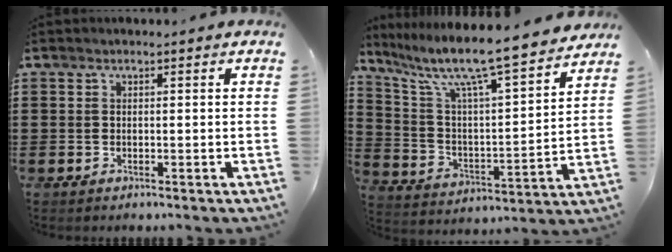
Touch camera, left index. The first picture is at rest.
{"total": 9.8, "force": [8.2, 0.3, 5.2], "torque": [-0.128, -0.068, 0.129]}